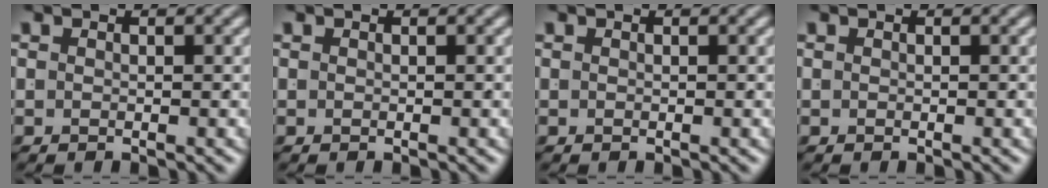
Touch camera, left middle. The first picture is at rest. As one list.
[{"total": 0.0}, {"total": 0.0}, {"total": 0.0}]